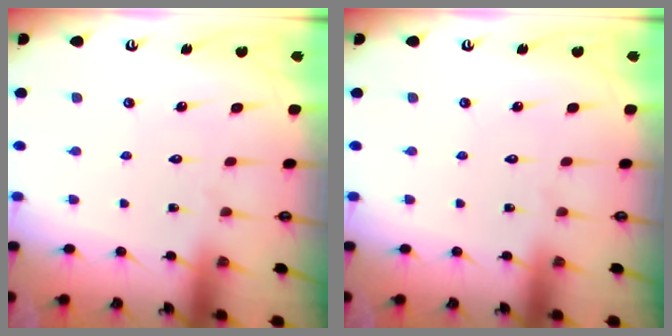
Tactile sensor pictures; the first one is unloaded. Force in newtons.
{"total": 0.0}